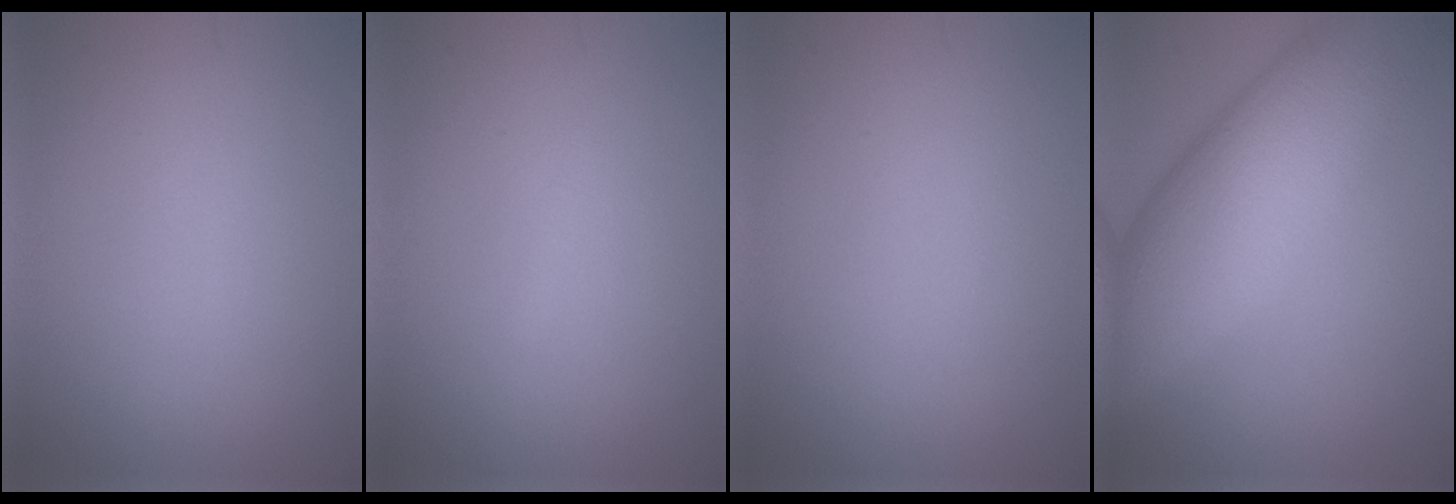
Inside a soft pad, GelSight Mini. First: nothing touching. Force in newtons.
{"total": 0.5, "press": 0.5, "slide": 0.1}
{"total": 0.0}
{"total": 11.3, "press": 11.3, "slide": 0.4}